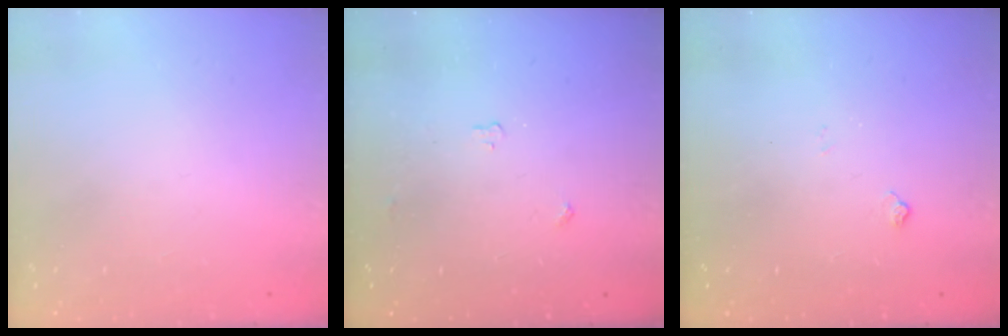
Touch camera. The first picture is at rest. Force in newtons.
{"total": 3.0, "press": 2.9, "slide": 0.5}
{"total": 2.5, "press": 2.4, "slide": 0.4}